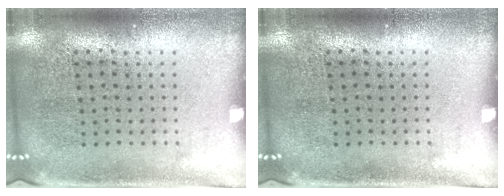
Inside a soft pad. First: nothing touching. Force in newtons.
{"total": 0.0}